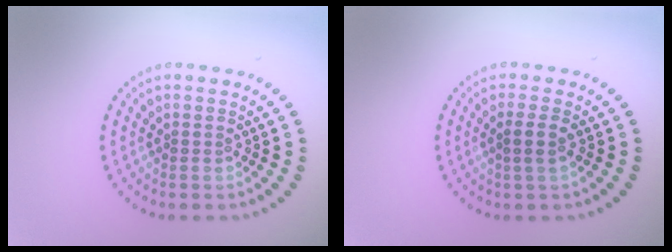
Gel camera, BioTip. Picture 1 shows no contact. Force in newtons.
{"total": 1.6, "press": 1.3, "slide": 1.0}